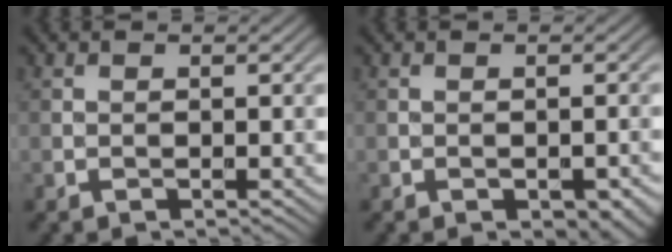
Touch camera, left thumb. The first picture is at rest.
{"total": 2.9, "force": [-1.4, 1.5, 2.1], "torque": [-0.027, -0.005, -0.012]}